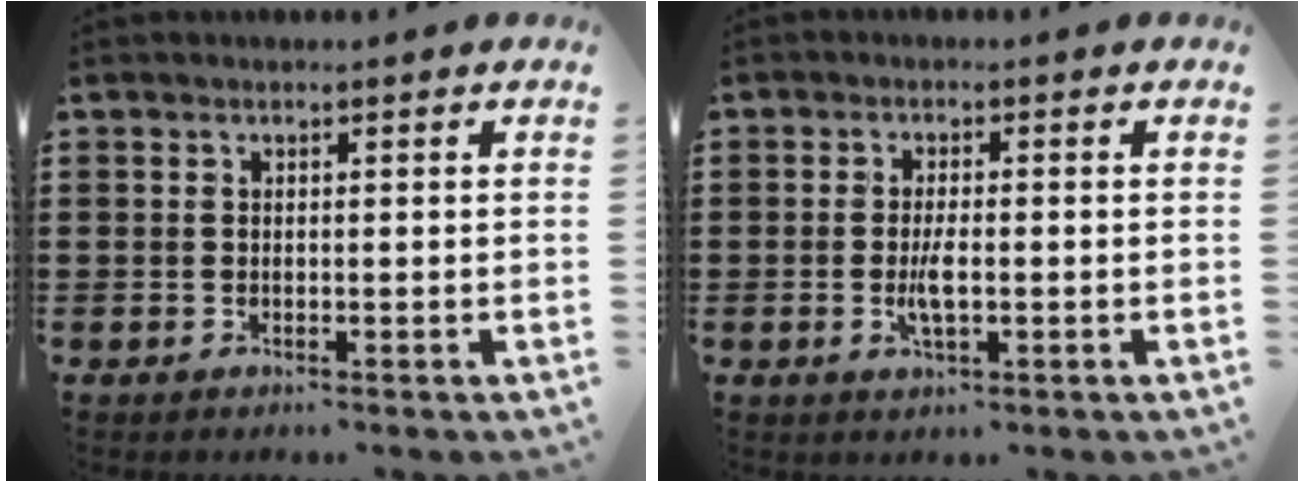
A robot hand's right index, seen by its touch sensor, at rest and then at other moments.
{"total": 3.7, "force": [-0.7, 1.1, 3.5], "torque": [-0.068, -0.002, -0.015]}